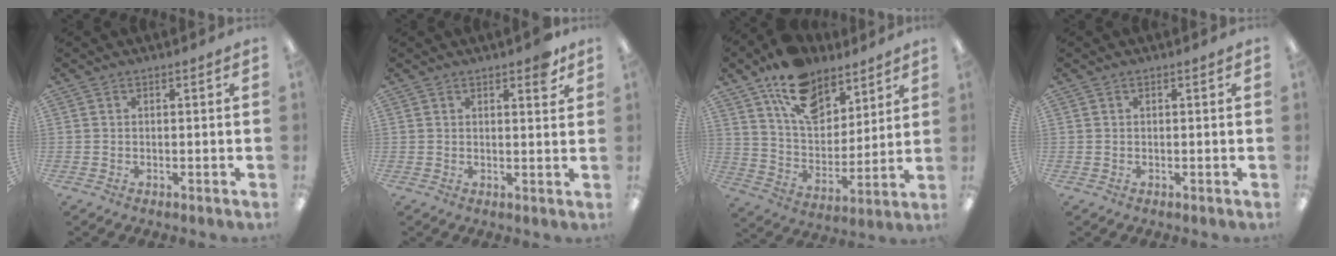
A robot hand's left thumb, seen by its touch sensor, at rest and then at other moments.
{"total": 3.3, "force": [2.4, 1.1, 2.1], "torque": [-0.022, -0.008, 0.037]}
{"total": 16.1, "force": [11.0, 9.2, 7.2], "torque": [-0.124, -0.057, 0.204]}
{"total": 0.0}